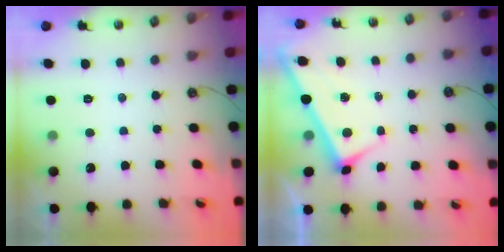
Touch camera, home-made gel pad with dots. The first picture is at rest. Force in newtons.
{"total": 3.1, "press": 3.1, "slide": 0.0}